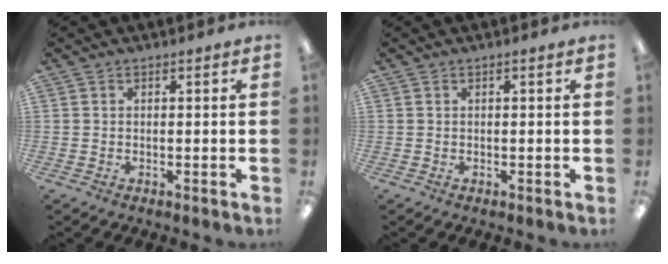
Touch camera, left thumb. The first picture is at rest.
{"total": 0.0}